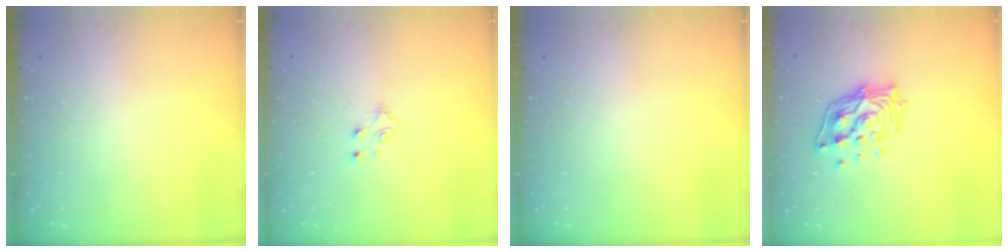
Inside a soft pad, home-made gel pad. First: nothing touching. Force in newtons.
{"total": 4.9, "press": 4.8, "slide": 0.5}
{"total": 0.0}
{"total": 14.0, "press": 13.9, "slide": 1.3}